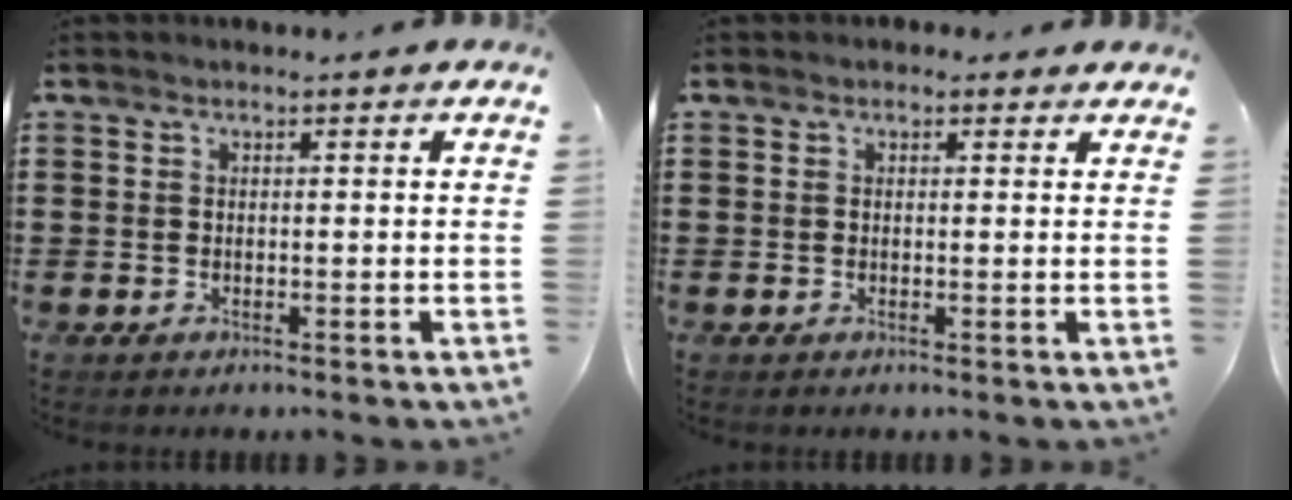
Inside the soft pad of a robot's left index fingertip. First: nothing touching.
{"total": 1.0, "force": [0.5, 0.8, 0.3], "torque": [-0.009, 0.007, 0.009]}